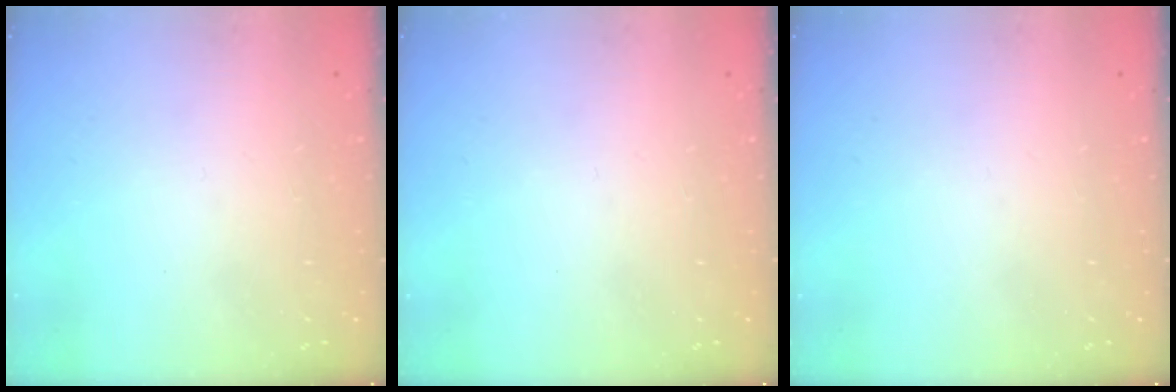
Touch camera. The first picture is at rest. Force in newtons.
{"total": 0.0}
{"total": 0.0}